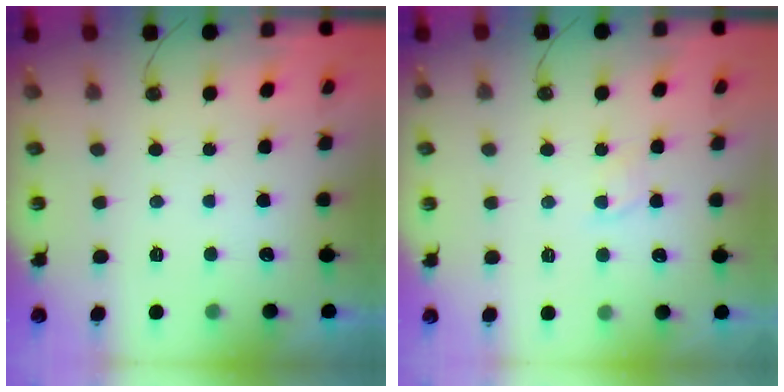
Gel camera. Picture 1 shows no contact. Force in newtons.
{"total": 3.1, "press": 3.0, "slide": 0.4}